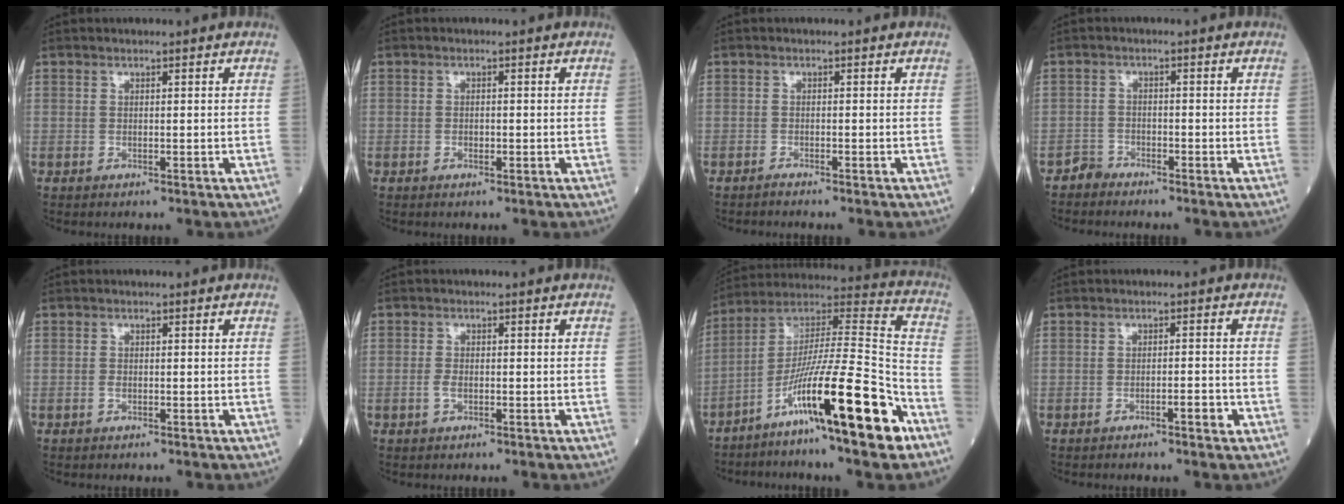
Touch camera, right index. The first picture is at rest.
{"total": 0.9, "force": [-0.4, 0.5, 0.6], "torque": [-0.014, 0.001, -0.007]}
{"total": 0.7, "force": [-0.7, -0.2, 0.1], "torque": [-0.003, 0.000, -0.013]}
{"total": 1.8, "force": [-1.6, 0.6, -0.7], "torque": [0.021, 0.001, -0.034]}
{"total": 0.8, "force": [-0.4, 0.5, 0.5], "torque": [-0.012, 0.002, -0.006]}
{"total": 1.7, "force": [-0.6, 0.9, 1.4], "torque": [-0.031, 0.002, -0.012]}
{"total": 21.0, "force": [-10.6, 0.8, 18.2], "torque": [-0.312, -0.014, -0.185]}
{"total": 2.3, "force": [-1.3, 0.3, 1.8], "torque": [-0.026, 0.002, -0.021]}